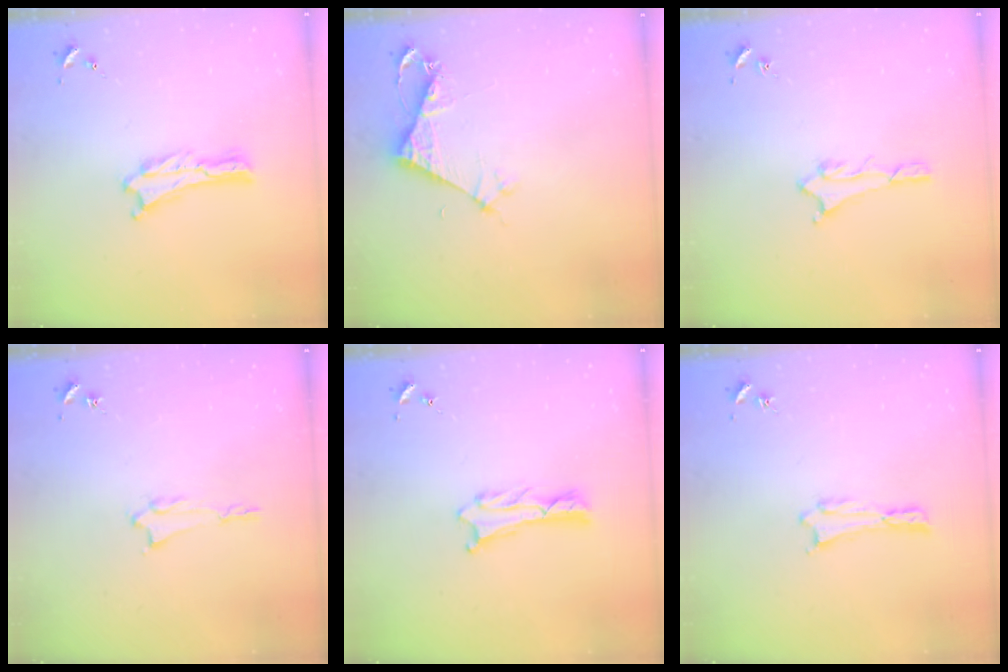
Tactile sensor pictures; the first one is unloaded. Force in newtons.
{"total": 4.0, "press": 4.0, "slide": 0.3}
{"total": 1.5, "press": 1.5, "slide": 0.1}
{"total": 1.2, "press": 1.2, "slide": 0.1}
{"total": 1.2, "press": 1.2, "slide": 0.0}
{"total": 0.0}